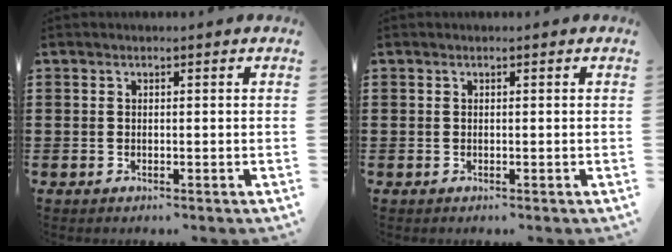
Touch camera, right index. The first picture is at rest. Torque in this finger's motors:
{"motor_torque": [0.00, 0.00, 0.00, 0.00]}